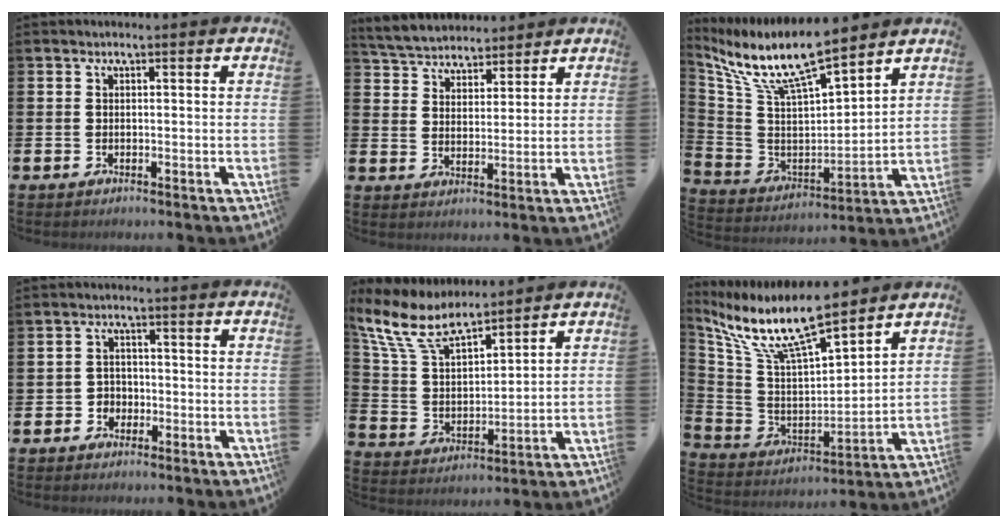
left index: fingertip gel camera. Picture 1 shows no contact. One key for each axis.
{"total": 5.3, "fx": 5.1, "fy": 1.3, "fz": -0.1, "tx": -0.023, "ty": -0.026, "tz": 0.093}
{"total": 10.3, "fx": 9.0, "fy": 1.5, "fz": 4.9, "tx": -0.135, "ty": -0.062, "tz": 0.151}
{"total": 2.3, "fx": -1.2, "fy": 1.9, "fz": 0.2, "tx": -0.011, "ty": 0.006, "tz": -0.029}
{"total": 8.9, "fx": 7.6, "fy": 2.9, "fz": 3.4, "tx": -0.104, "ty": -0.039, "tz": 0.139}
{"total": 11.0, "fx": 9.3, "fy": 1.8, "fz": 5.6, "tx": -0.149, "ty": -0.062, "tz": 0.157}